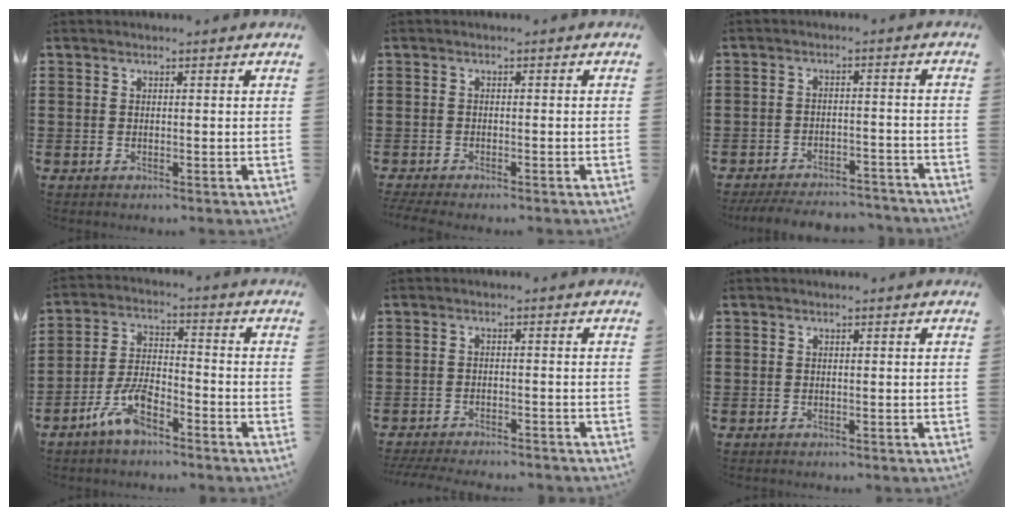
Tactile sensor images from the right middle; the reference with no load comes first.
{"total": 1.0, "force": [-1.0, 0.0, 0.3], "torque": [-0.008, -0.006, -0.017]}
{"total": 4.5, "force": [-4.4, 0.5, 0.7], "torque": [-0.019, 0.001, -0.091]}
{"total": 7.2, "force": [-5.0, 2.3, 4.6], "torque": [-0.107, 0.003, -0.096]}
{"total": 2.8, "force": [-2.8, 0.1, 0.4], "torque": [-0.010, -0.004, -0.057]}
{"total": 0.6, "force": [-0.4, 0.4, -0.1], "torque": [0.000, 0.002, -0.010]}